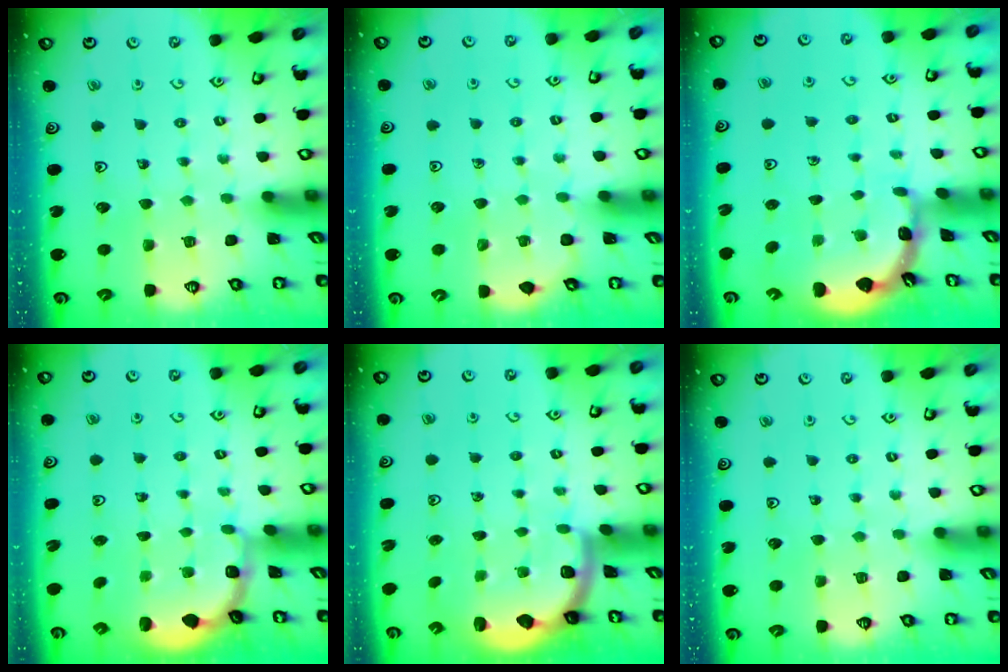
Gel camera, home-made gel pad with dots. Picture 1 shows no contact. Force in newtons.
{"total": 1.4, "press": 1.4, "slide": 0.1}
{"total": 1.7, "press": 1.7, "slide": 0.1}
{"total": 2.0, "press": 1.8, "slide": 0.7}
{"total": 2.0, "press": 1.9, "slide": 0.5}
{"total": 0.0}